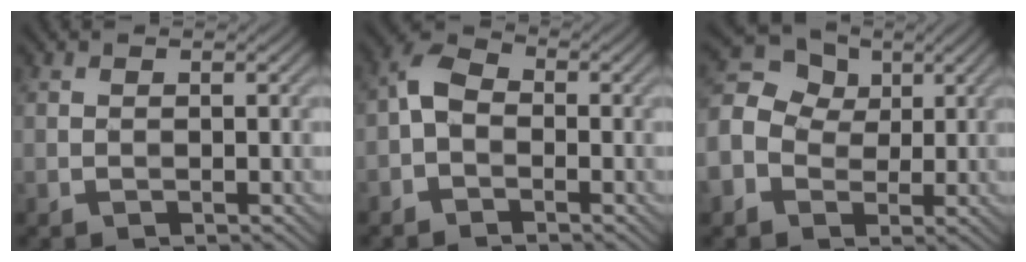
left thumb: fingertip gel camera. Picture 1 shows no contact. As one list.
[{"total": 3.8, "force": [-1.1, 2.7, 2.5], "torque": [-0.052, 0.014, -0.031]}, {"total": 11.7, "force": [0.0, 10.0, 6.1], "torque": [-0.175, 0.023, -0.024]}]